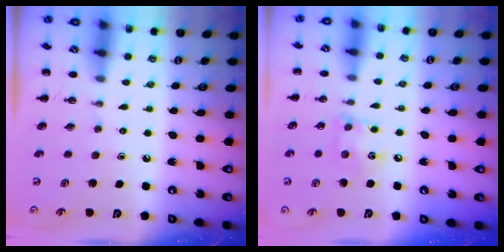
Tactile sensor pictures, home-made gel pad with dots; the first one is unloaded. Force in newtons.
{"total": 7.0, "press": 7.0, "slide": 0.7}